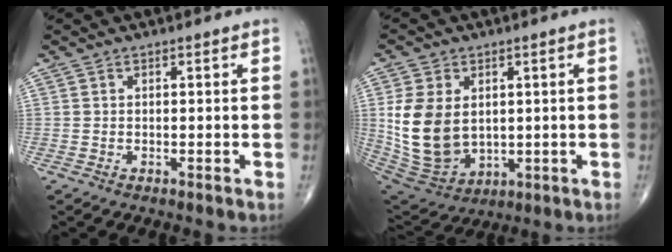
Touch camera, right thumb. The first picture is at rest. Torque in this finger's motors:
{"motor_torque": [-0.69, 0.89, 1.21, 0.32, 0.15]}